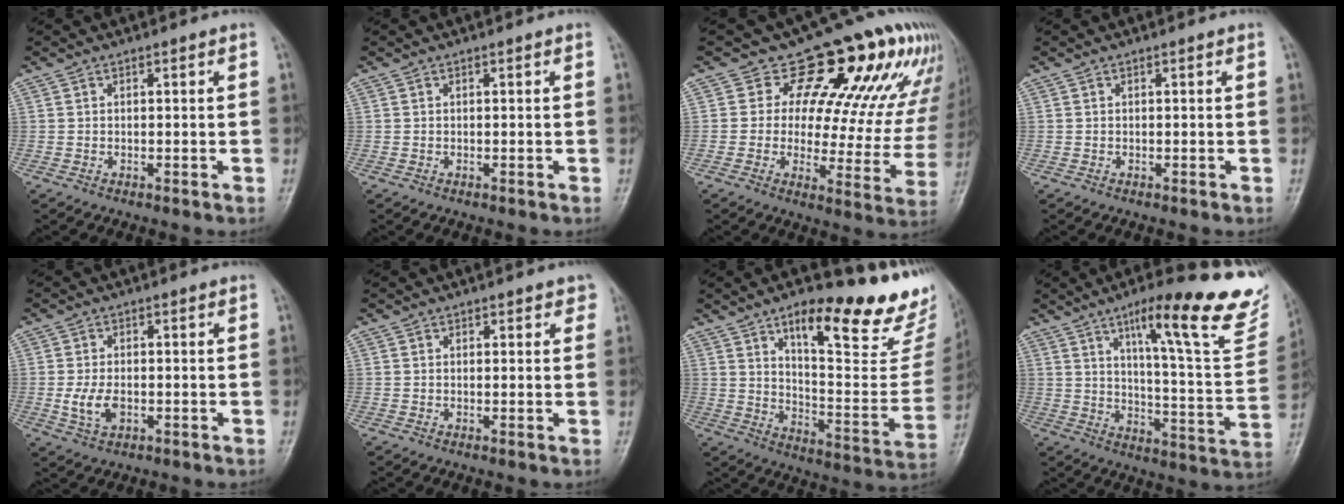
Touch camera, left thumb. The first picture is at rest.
{"total": 0.0}
{"total": 19.1, "force": [11.5, 10.0, 11.5], "torque": [-0.081, -0.047, 0.129]}
{"total": 0.0}
{"total": 4.7, "force": [-0.9, 2.9, 3.7], "torque": [-0.076, -0.002, -0.015]}
{"total": 2.0, "force": [1.3, 1.3, 0.9], "torque": [0.017, -0.003, 0.010]}
{"total": 25.8, "force": [17.7, 7.0, 17.3], "torque": [-0.196, -0.098, 0.253]}
{"total": 24.3, "force": [16.1, 4.5, 17.7], "torque": [-0.210, -0.068, 0.222]}